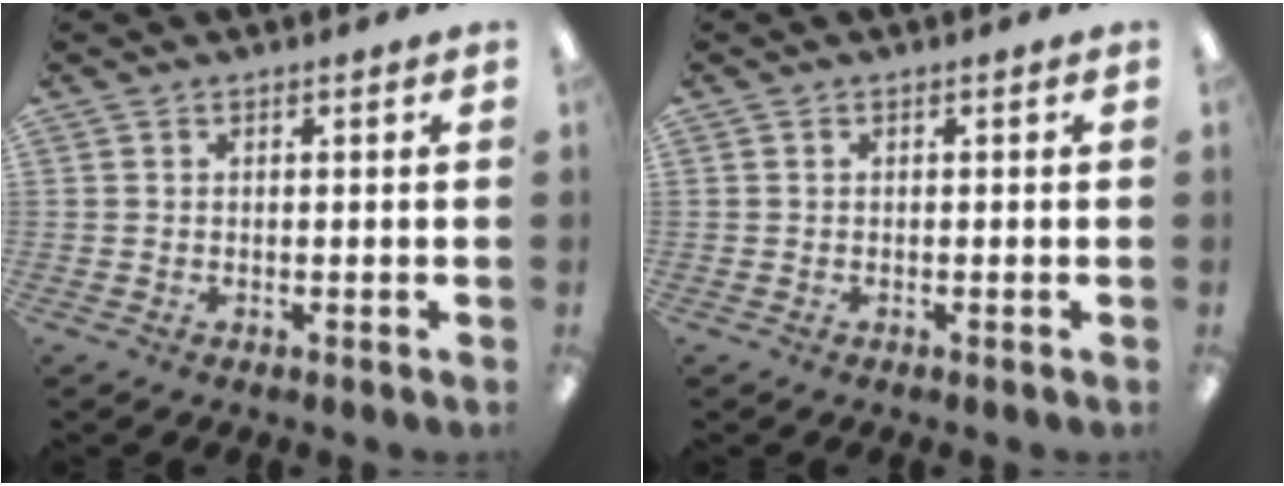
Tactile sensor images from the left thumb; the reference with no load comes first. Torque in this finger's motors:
{"motor_torque": [0.00, 0.00, 0.04, -0.04, 0.00]}